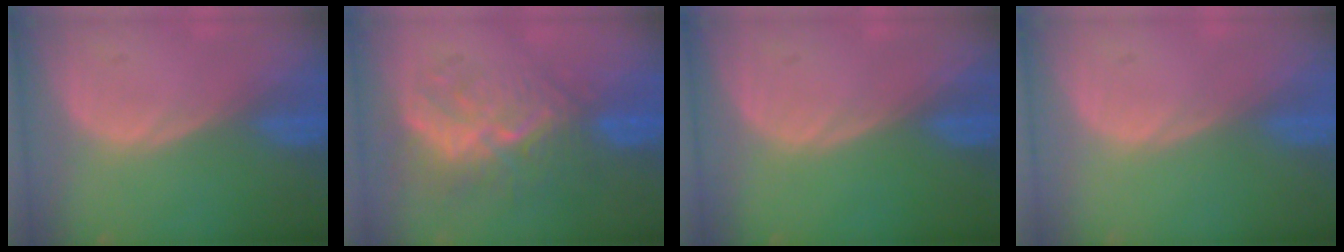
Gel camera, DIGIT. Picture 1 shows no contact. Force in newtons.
{"total": 9.8, "press": 8.5, "slide": 4.8}
{"total": 0.0}
{"total": 0.0}